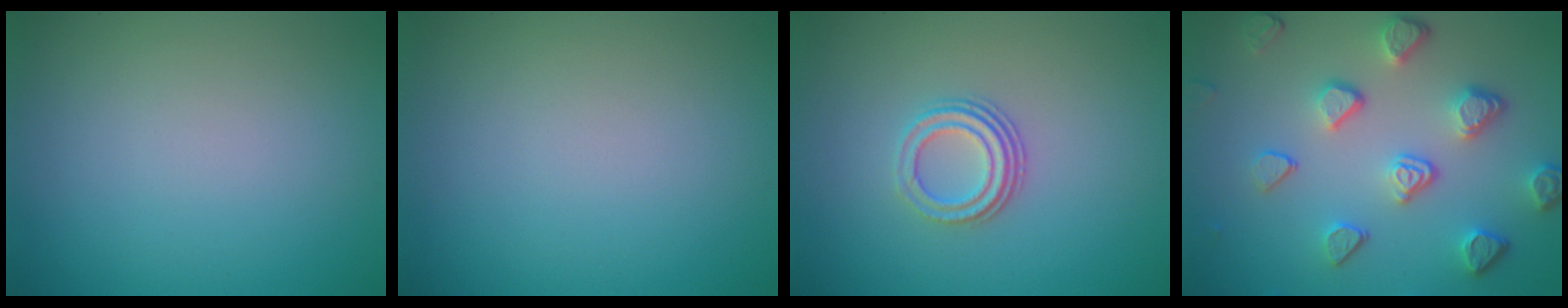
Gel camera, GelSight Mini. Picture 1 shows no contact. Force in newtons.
{"total": 0.0}
{"total": 3.0, "press": 2.2, "slide": 2.0}
{"total": 5.0, "press": 3.9, "slide": 3.1}